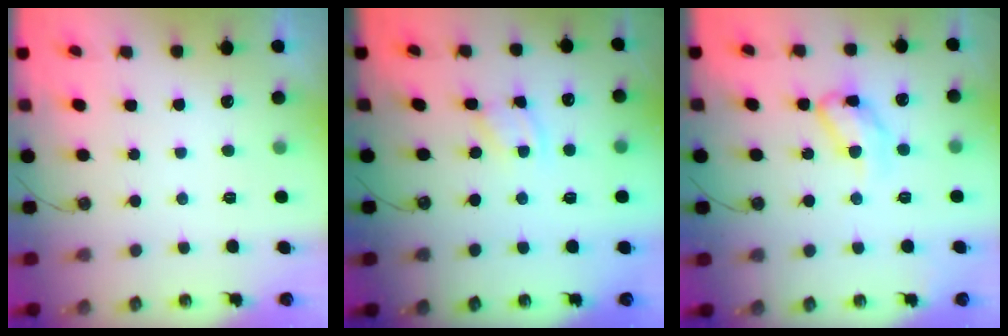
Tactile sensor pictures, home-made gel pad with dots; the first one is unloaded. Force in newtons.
{"total": 2.5, "press": 2.4, "slide": 0.3}
{"total": 10.7, "press": 10.7, "slide": 0.1}